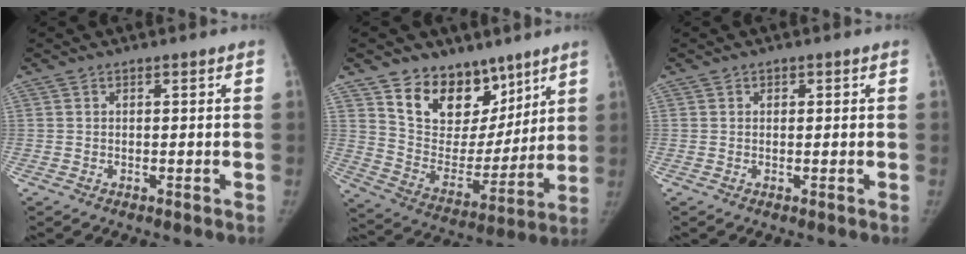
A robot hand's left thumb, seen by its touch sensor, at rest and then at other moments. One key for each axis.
{"total": 16.8, "fx": 11.1, "fy": 10.9, "fz": 6.3, "tx": -0.044, "ty": -0.071, "tz": 0.202}
{"total": 0.6, "fx": 0.3, "fy": 0.5, "fz": 0.2, "tx": 0.003, "ty": -0.001, "tz": 0.003}